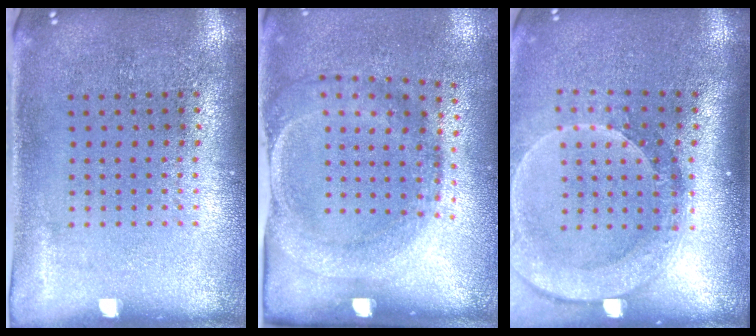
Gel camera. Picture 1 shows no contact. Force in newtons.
{"total": 1.8, "press": 1.2, "slide": 1.4}
{"total": 2.5, "press": 1.9, "slide": 1.6}